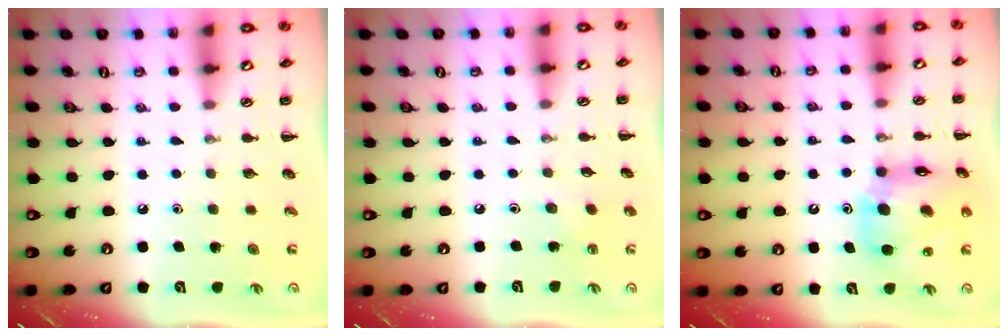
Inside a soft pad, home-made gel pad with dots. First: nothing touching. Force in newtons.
{"total": 2.3, "press": 2.2, "slide": 0.7}
{"total": 13.6, "press": 13.0, "slide": 4.2}